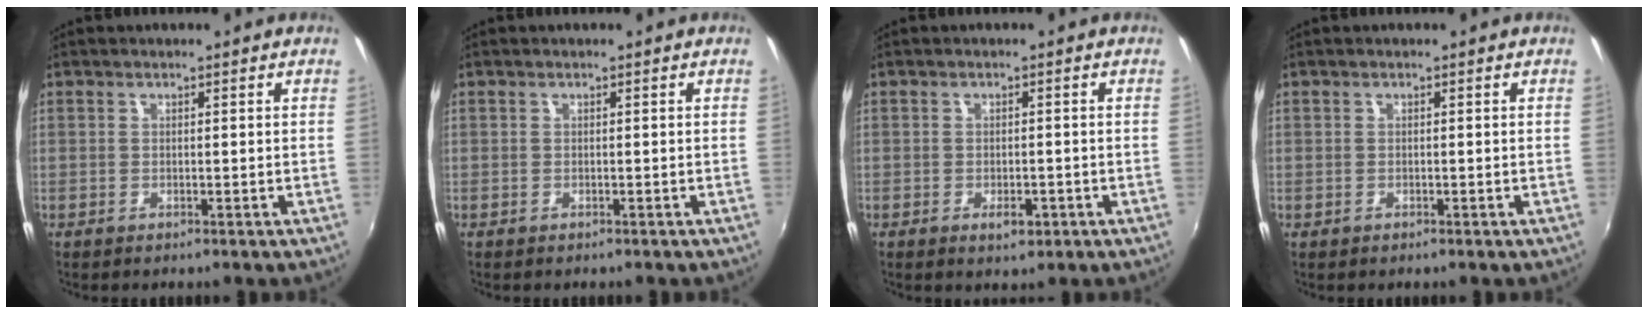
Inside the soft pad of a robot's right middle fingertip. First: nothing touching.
{"total": 0.0}
{"total": 2.7, "force": [-1.3, 1.3, 2.0], "torque": [-0.036, -0.005, -0.016]}
{"total": 0.0}